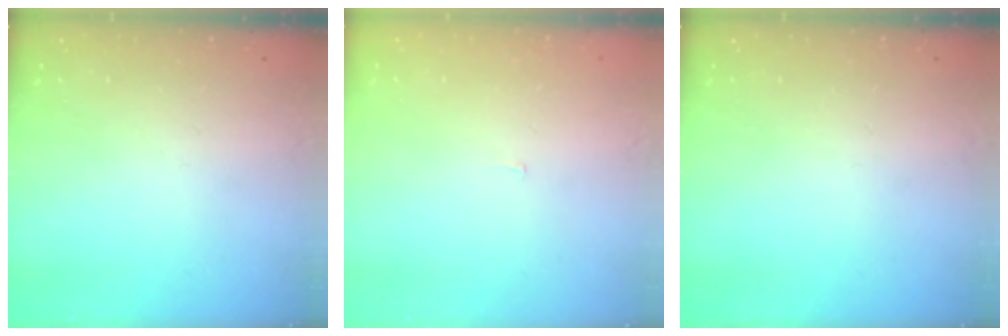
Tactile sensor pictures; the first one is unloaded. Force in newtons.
{"total": 1.9, "press": 1.9, "slide": 0.1}
{"total": 0.0}